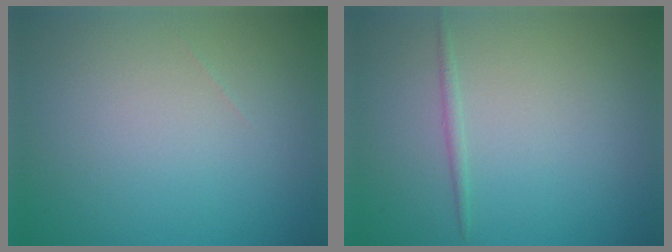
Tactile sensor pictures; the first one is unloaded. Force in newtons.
{"total": 0.8, "press": 0.8, "slide": 0.0}